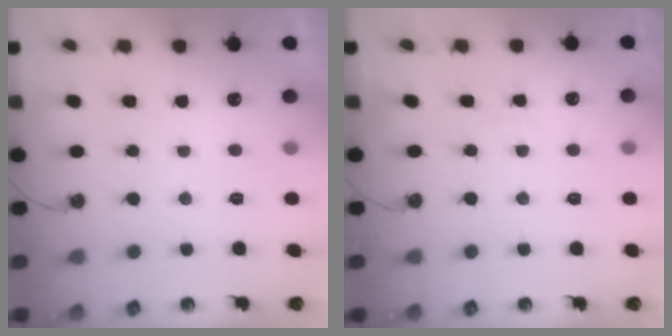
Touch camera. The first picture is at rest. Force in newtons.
{"total": 4.0, "press": 3.9, "slide": 0.6}